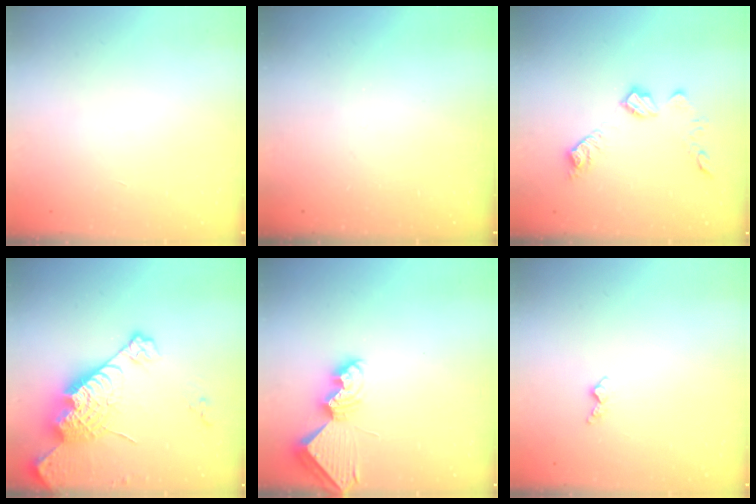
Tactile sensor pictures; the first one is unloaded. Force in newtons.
{"total": 0.0}
{"total": 11.0, "press": 11.0, "slide": 0.3}
{"total": 20.5, "press": 20.4, "slide": 1.8}
{"total": 8.3, "press": 8.3, "slide": 0.7}
{"total": 3.7, "press": 3.6, "slide": 0.5}